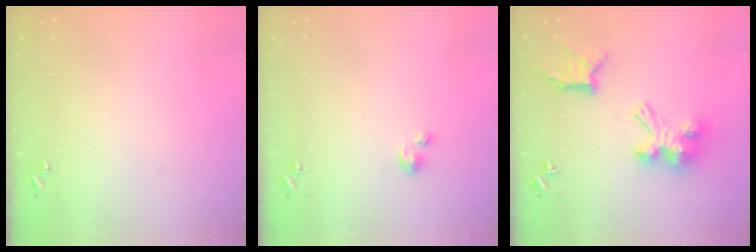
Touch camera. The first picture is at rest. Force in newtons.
{"total": 2.4, "press": 2.4, "slide": 0.2}
{"total": 18.2, "press": 18.2, "slide": 1.1}